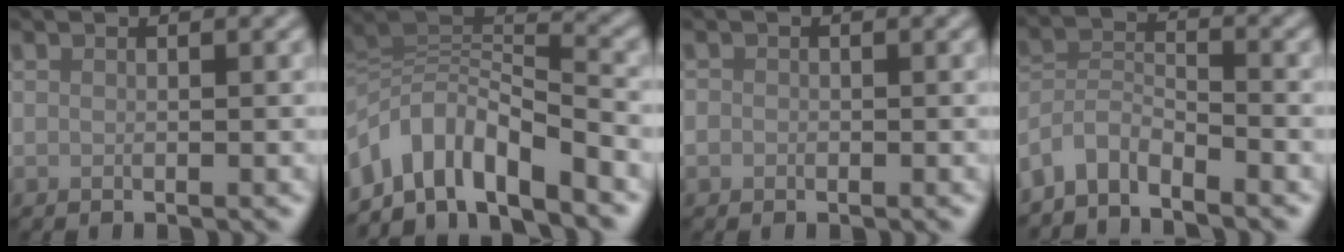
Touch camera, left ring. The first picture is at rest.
{"total": 8.2, "force": [-5.1, 3.3, 5.5], "torque": [-0.087, 0.006, -0.102]}
{"total": 0.8, "force": [-0.3, 0.8, 0.2], "torque": [0.001, -0.006, -0.006]}
{"total": 3.9, "force": [-3.6, 1.1, 1.2], "torque": [-0.021, 0.001, -0.079]}